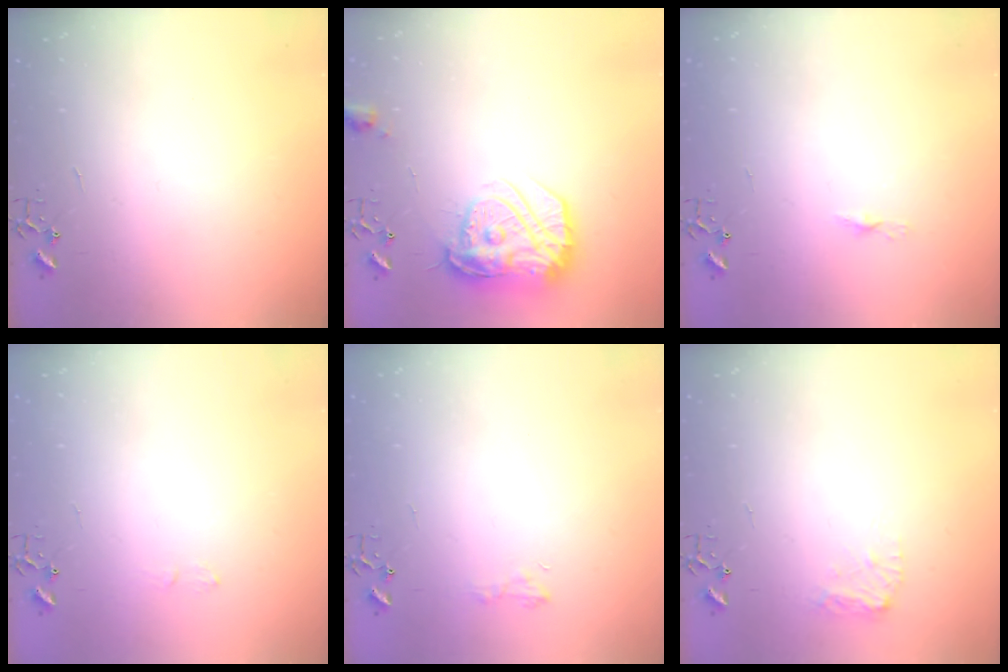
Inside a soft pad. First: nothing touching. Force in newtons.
{"total": 18.2, "press": 18.2, "slide": 1.5}
{"total": 3.8, "press": 3.7, "slide": 0.3}
{"total": 4.6, "press": 4.6, "slide": 0.7}
{"total": 5.6, "press": 5.6, "slide": 0.6}
{"total": 7.9, "press": 7.9, "slide": 0.3}